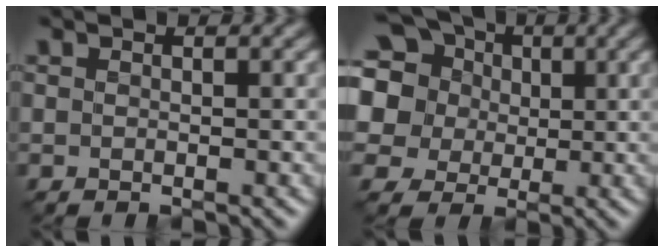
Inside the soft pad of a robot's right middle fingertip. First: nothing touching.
{"total": 14.3, "force": [4.9, 12.2, 5.5], "torque": [-0.168, 0.037, 0.079]}